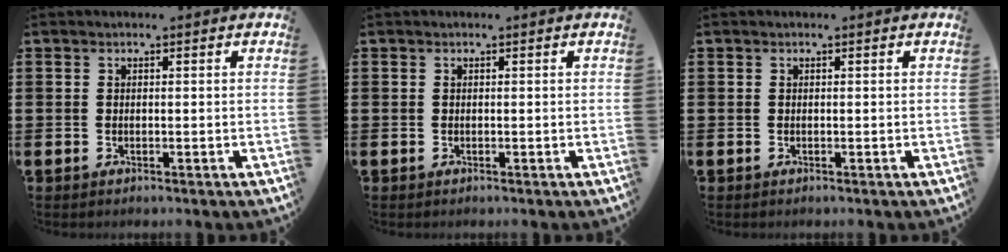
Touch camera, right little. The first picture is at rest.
{"total": 0.0}
{"total": 0.0}